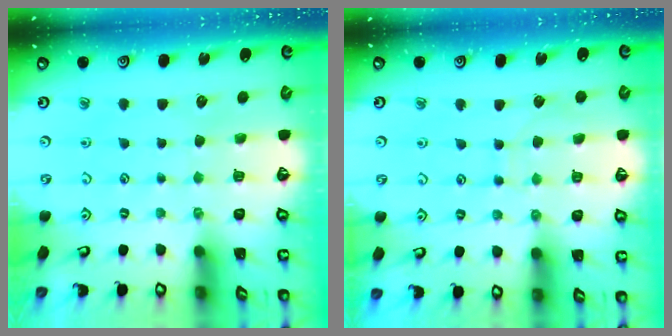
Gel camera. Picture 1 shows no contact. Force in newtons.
{"total": 5.5, "press": 5.5, "slide": 0.6}